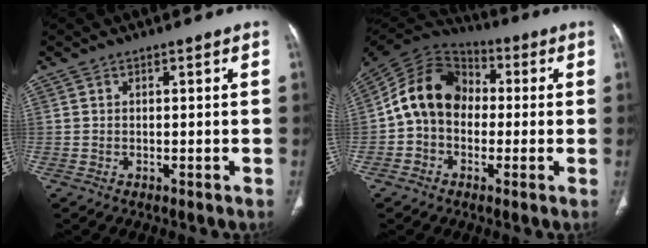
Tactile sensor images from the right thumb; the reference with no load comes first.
{"total": 13.6, "force": [-0.4, 10.6, 8.4], "torque": [-0.134, 0.038, -0.024]}